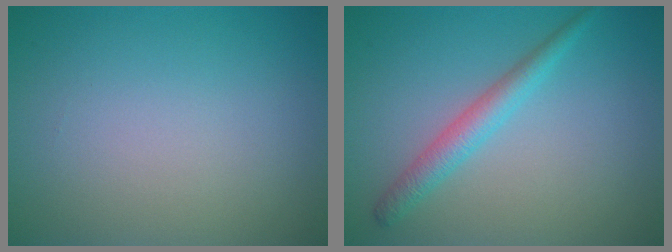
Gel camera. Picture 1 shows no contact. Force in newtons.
{"total": 2.5, "press": 2.5, "slide": 0.0}